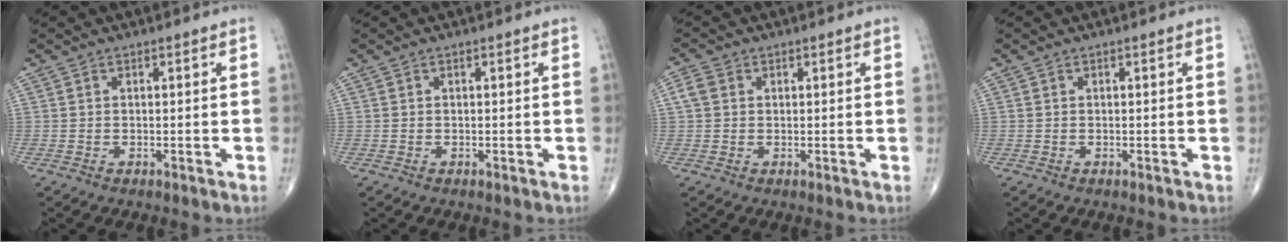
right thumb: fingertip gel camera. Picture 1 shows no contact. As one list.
[{"total": 0.0}, {"total": 2.5, "force": [0.6, 2.0, 1.4], "torque": [-0.033, 0.008, 0.012]}, {"total": 0.0}]